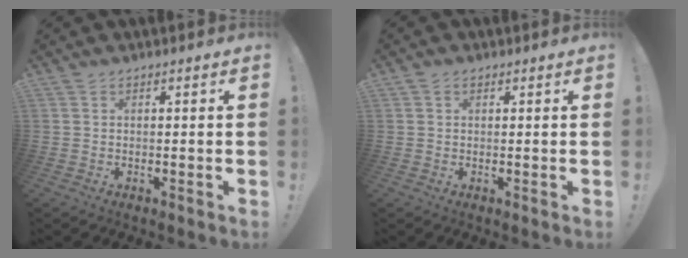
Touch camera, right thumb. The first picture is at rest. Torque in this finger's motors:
{"motor_torque": [0.03, -0.37, -0.17, 0.19, 0.11]}